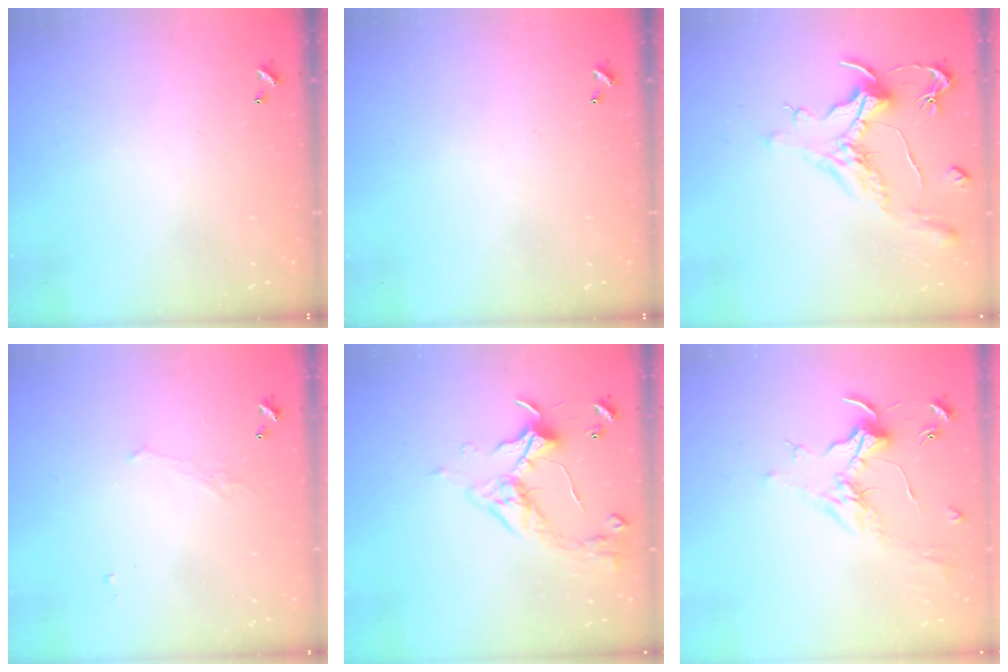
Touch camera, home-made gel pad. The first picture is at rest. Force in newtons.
{"total": 0.0}
{"total": 1.3, "press": 1.1, "slide": 0.7}
{"total": 1.1, "press": 0.8, "slide": 0.7}
{"total": 3.2, "press": 3.2, "slide": 0.6}
{"total": 1.7, "press": 1.5, "slide": 0.9}